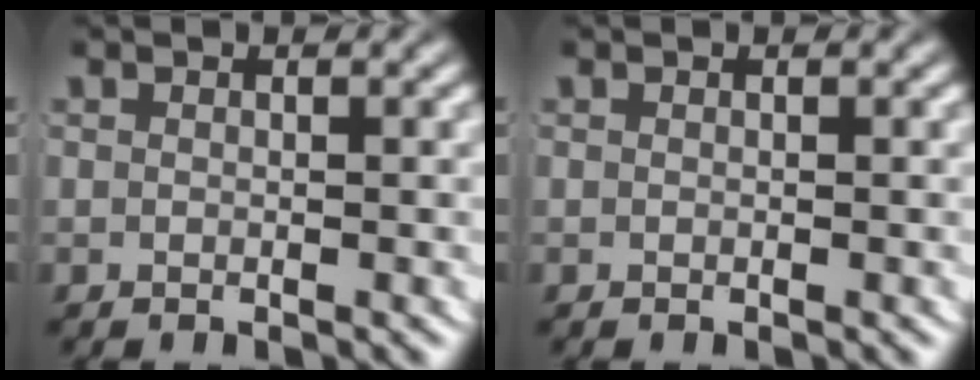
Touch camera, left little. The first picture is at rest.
{"total": 0.0}